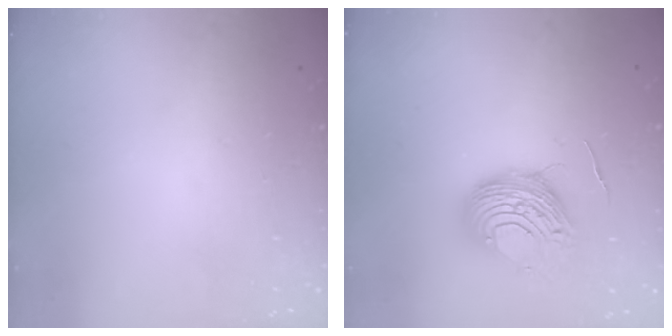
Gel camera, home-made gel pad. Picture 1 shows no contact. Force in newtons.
{"total": 11.2, "press": 11.2, "slide": 1.2}